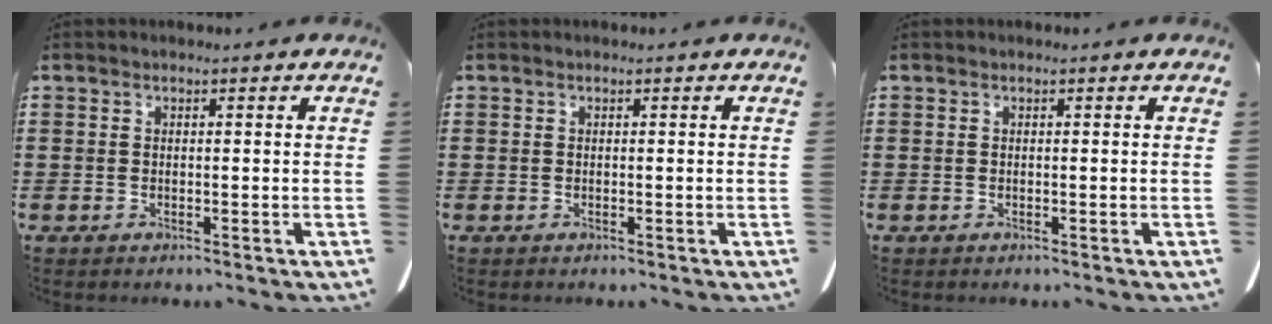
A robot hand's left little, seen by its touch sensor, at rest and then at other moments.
{"total": 0.0}
{"total": 0.0}